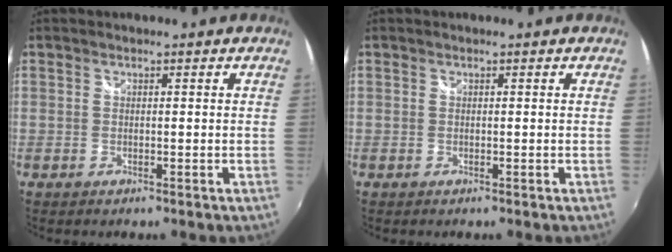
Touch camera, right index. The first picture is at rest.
{"total": 0.0}